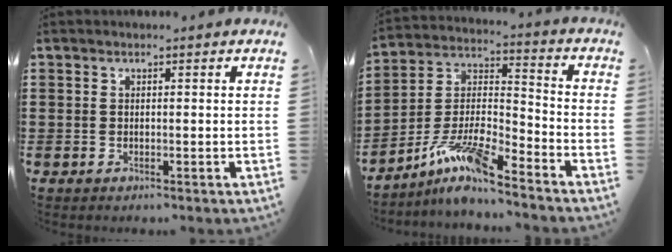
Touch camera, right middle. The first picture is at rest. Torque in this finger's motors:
{"motor_torque": [2.14, 0.00, 0.23, 0.21]}